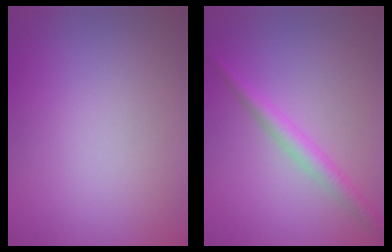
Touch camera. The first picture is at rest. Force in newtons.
{"total": 2.4, "press": 2.3, "slide": 0.2}